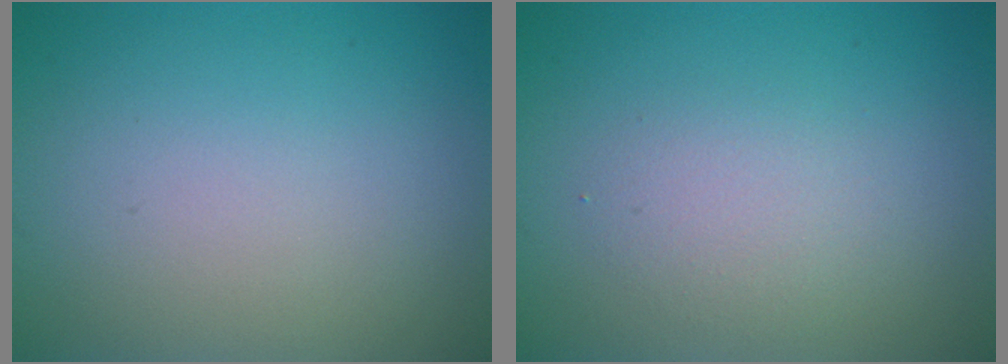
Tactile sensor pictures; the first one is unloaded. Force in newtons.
{"total": 2.1, "press": 2.1, "slide": 0.1}